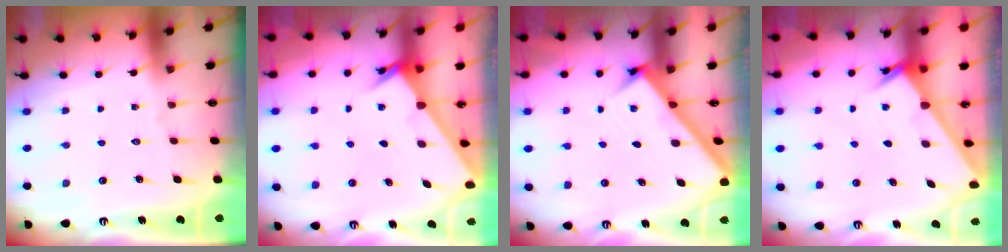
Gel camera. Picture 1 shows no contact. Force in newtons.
{"total": 2.3, "press": 2.3, "slide": 0.3}
{"total": 2.5, "press": 2.5, "slide": 0.3}
{"total": 2.4, "press": 2.4, "slide": 0.3}